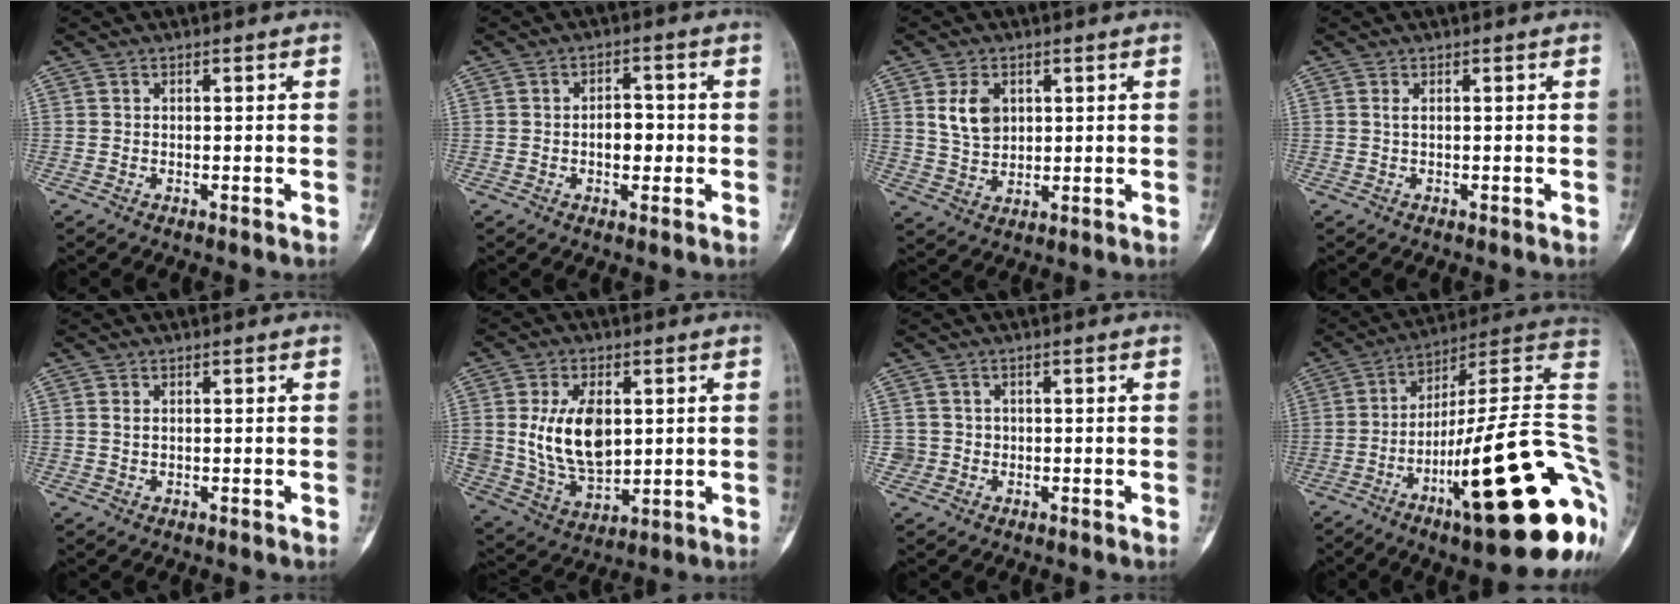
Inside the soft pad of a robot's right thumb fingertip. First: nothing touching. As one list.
[{"total": 4.8, "force": [-0.5, 3.0, 3.6], "torque": [-0.037, 0.012, -0.009]}, {"total": 6.4, "force": [2.1, 4.5, 4.1], "torque": [-0.058, -0.012, 0.046]}, {"total": 0.6, "force": [0.0, 0.0, 0.6], "torque": [-0.014, -0.001, 0.001]}, {"total": 1.2, "force": [0.4, 0.8, 0.8], "torque": [-0.015, 0.000, 0.011]}, {"total": 14.4, "force": [2.2, 8.9, 11.1], "torque": [-0.181, -0.014, 0.055]}, {"total": 2.2, "force": [0.1, 2.2, -0.1], "torque": [0.019, 0.008, 0.001]}, {"total": 30.9, "force": [-8.2, 6.4, 29.1], "torque": [-0.327, 0.051, -0.125]}]